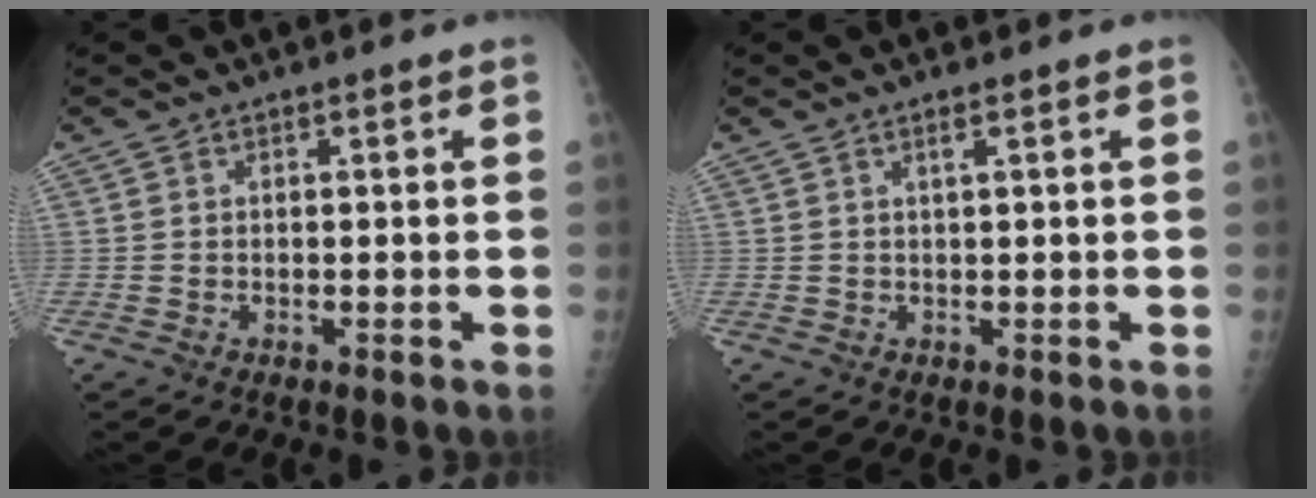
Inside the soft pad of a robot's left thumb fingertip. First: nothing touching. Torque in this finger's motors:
{"motor_torque": [-0.21, -0.09, -0.24, -0.28, 0.04]}